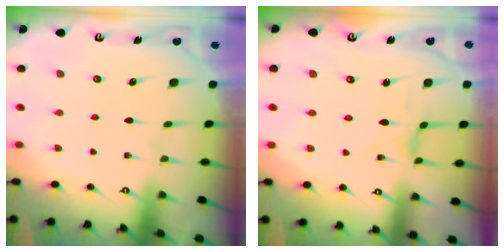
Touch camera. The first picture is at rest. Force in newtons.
{"total": 0.0}